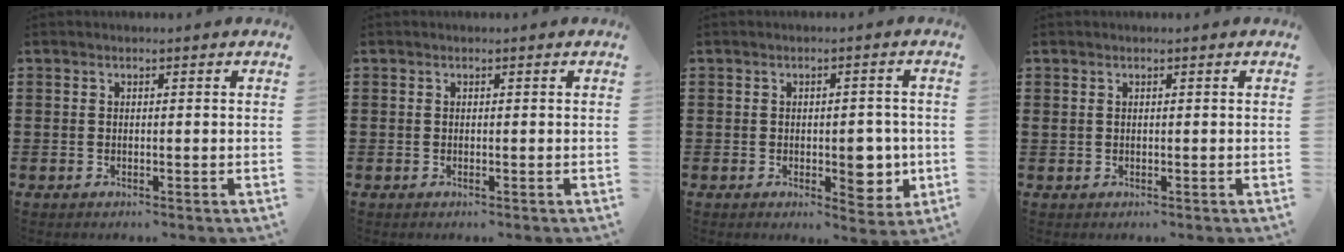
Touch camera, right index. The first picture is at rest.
{"total": 0.0}
{"total": 5.3, "force": [-1.1, 2.8, 4.3], "torque": [-0.057, 0.004, -0.021]}
{"total": 0.0}